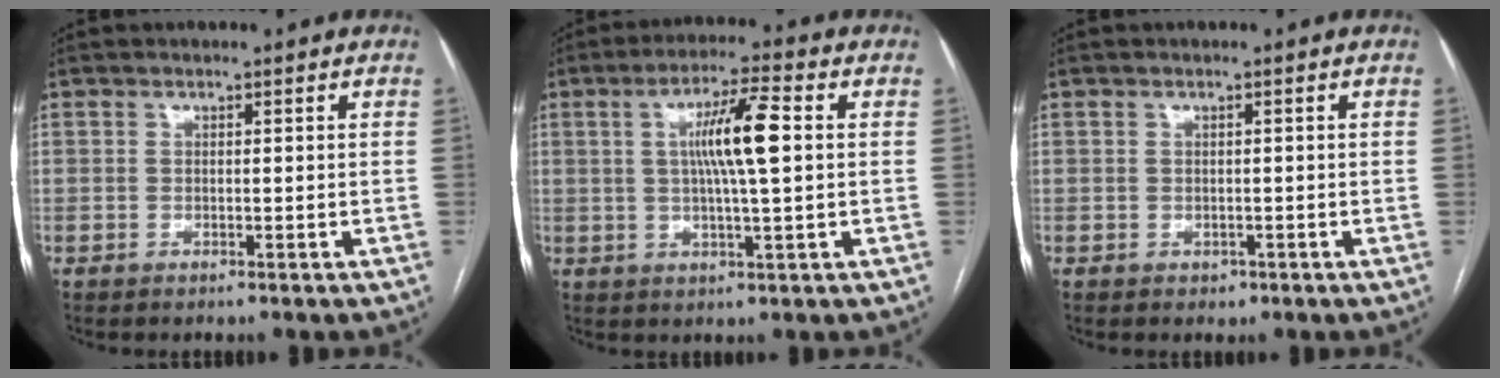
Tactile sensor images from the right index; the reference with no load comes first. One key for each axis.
{"total": 8.8, "fx": 1.3, "fy": 0.4, "fz": 8.6, "tx": -0.157, "ty": 0.006, "tz": 0.021}
{"total": 1.0, "fx": -0.4, "fy": 0.8, "fz": 0.4, "tx": -0.004, "ty": 0.002, "tz": -0.002}